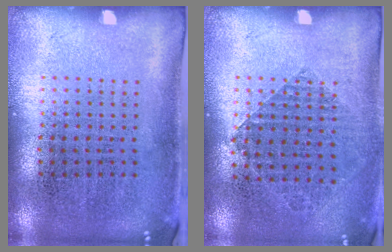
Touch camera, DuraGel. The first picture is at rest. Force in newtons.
{"total": 0.9, "press": 0.8, "slide": 0.3}